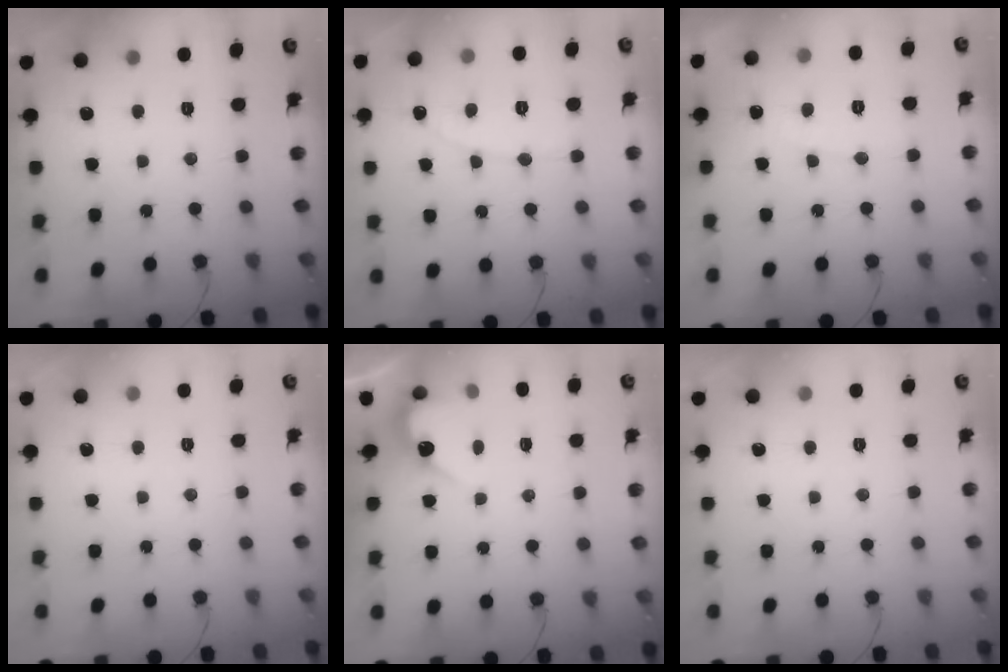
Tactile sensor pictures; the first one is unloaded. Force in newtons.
{"total": 6.4, "press": 6.4, "slide": 0.4}
{"total": 3.9, "press": 3.9, "slide": 0.3}
{"total": 0.0}
{"total": 3.7, "press": 3.7, "slide": 0.2}
{"total": 0.0}